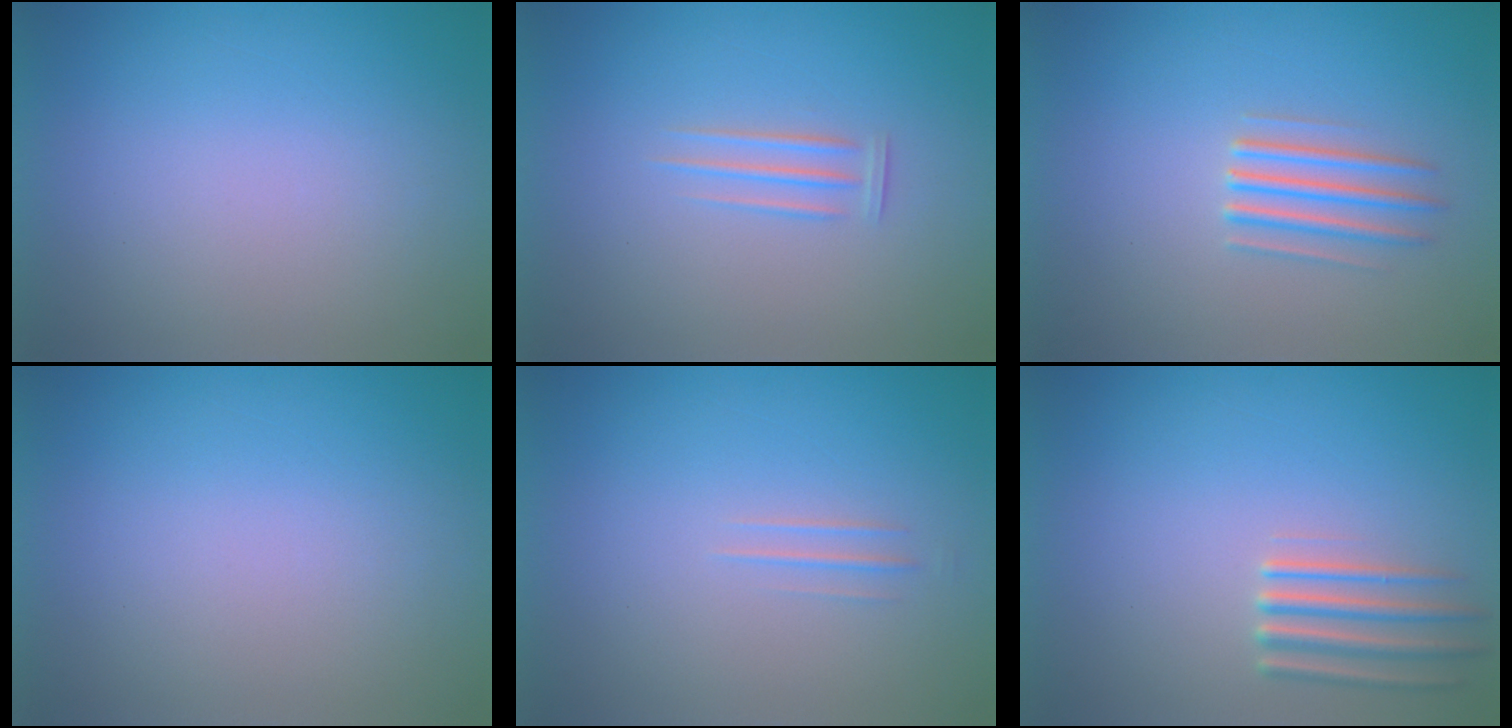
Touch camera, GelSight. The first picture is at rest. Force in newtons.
{"total": 1.2}
{"total": 2.8}
{"total": 1.0}
{"total": 1.5}
{"total": 2.2}